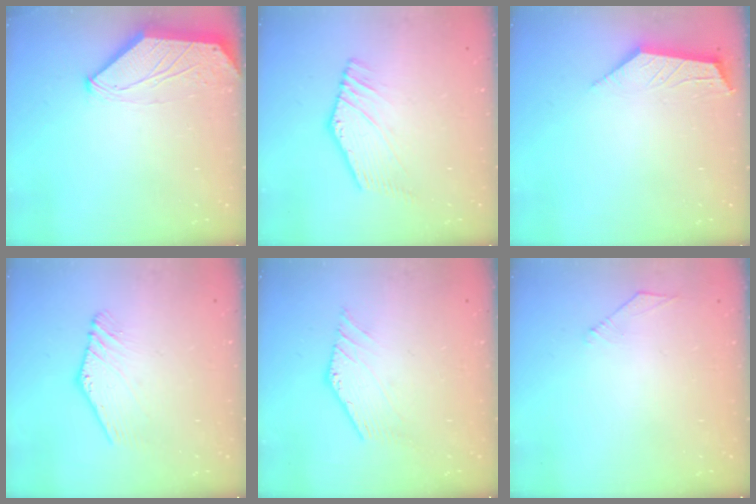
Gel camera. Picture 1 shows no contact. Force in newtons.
{"total": 1.0, "press": 0.4, "slide": 0.9}
{"total": 4.0, "press": 3.9, "slide": 0.6}
{"total": 1.2, "press": 1.2, "slide": 0.2}
{"total": 0.0}
{"total": 2.6, "press": 2.5, "slide": 0.6}